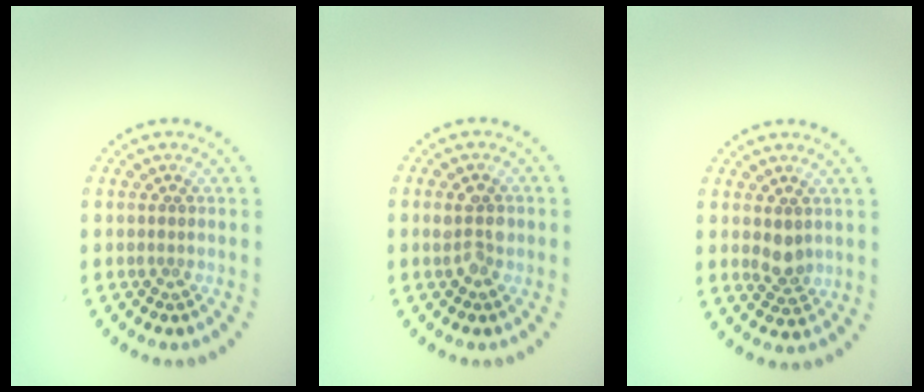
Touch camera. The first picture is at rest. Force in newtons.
{"total": 2.0, "press": 2.0, "slide": 0.2}
{"total": 2.1, "press": 2.0, "slide": 0.5}